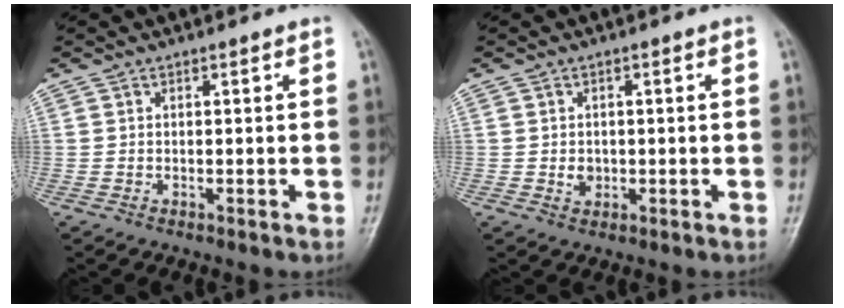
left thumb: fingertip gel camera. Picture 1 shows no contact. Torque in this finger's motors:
{"motor_torque": [-0.06, 0.04, 0.03, 0.02, 0.00]}